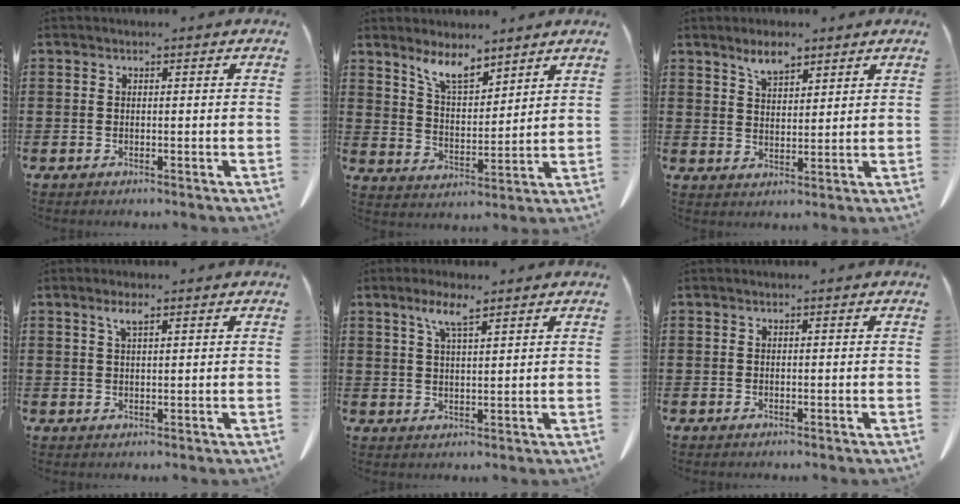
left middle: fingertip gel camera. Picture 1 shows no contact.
{"total": 6.5, "force": [5.6, 1.6, 2.9], "torque": [-0.073, -0.021, 0.103]}
{"total": 4.1, "force": [3.3, 1.3, 2.0], "torque": [-0.048, -0.002, 0.061]}
{"total": 2.5, "force": [1.5, 0.5, 1.9], "torque": [-0.042, 0.002, 0.026]}
{"total": 4.9, "force": [3.2, 0.9, 3.7], "torque": [-0.080, 0.005, 0.056]}
{"total": 0.0}